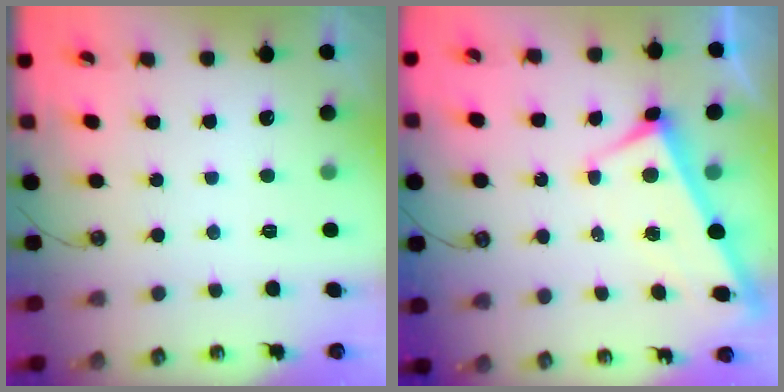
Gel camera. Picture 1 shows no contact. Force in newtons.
{"total": 3.2, "press": 3.1, "slide": 0.7}